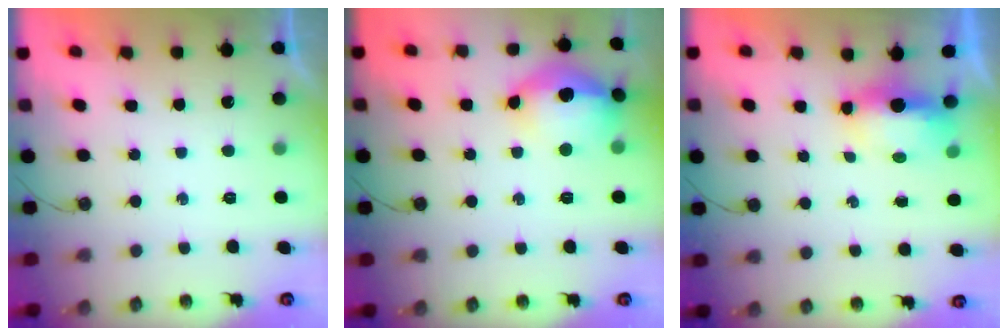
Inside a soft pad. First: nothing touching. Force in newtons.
{"total": 15.4, "press": 15.3, "slide": 1.9}
{"total": 10.2, "press": 7.1, "slide": 7.3}